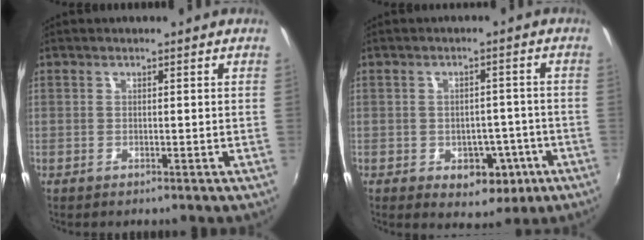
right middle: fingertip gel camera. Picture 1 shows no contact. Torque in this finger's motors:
{"motor_torque": [0.62, -1.52, 0.18, 0.06]}